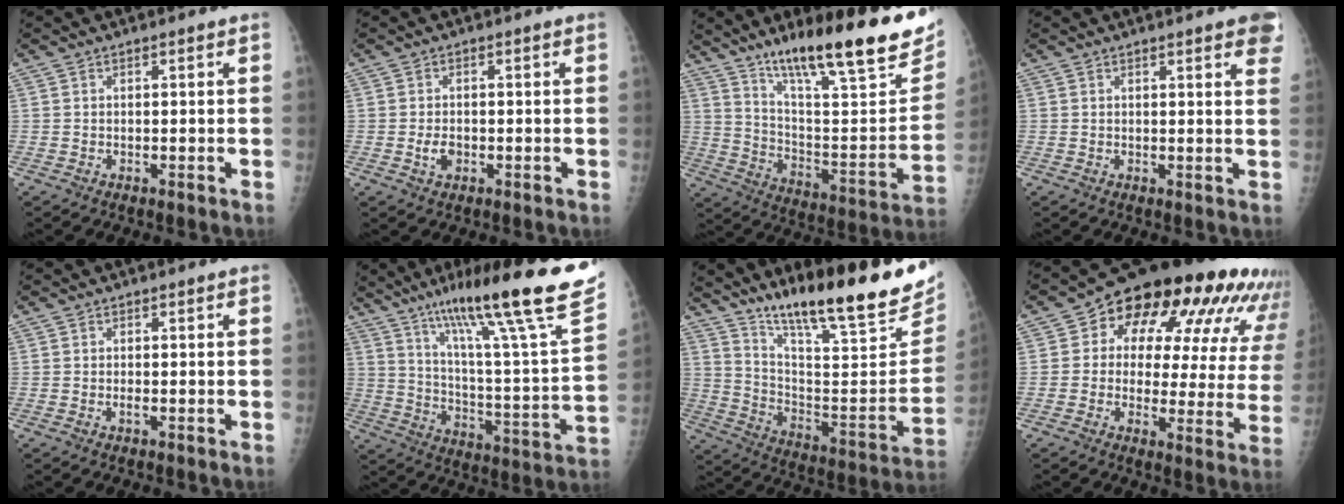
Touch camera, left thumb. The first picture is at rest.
{"total": 2.4, "force": [-0.6, 1.6, 1.7], "torque": [-0.028, 0.002, -0.009]}
{"total": 27.7, "force": [18.0, 5.9, 20.1], "torque": [-0.278, -0.066, 0.292]}
{"total": 6.9, "force": [4.2, 1.4, 5.3], "torque": [-0.046, -0.006, 0.042]}
{"total": 0.8, "force": [-0.2, 0.3, 0.7], "torque": [-0.013, 0.001, -0.003]}
{"total": 29.2, "force": [18.9, 3.0, 22.0], "torque": [-0.330, -0.063, 0.292]}
{"total": 26.5, "force": [19.0, 5.0, 17.8], "torque": [-0.251, -0.083, 0.303]}
{"total": 25.2, "force": [11.8, 12.9, 18.1], "torque": [-0.211, 0.008, 0.151]}